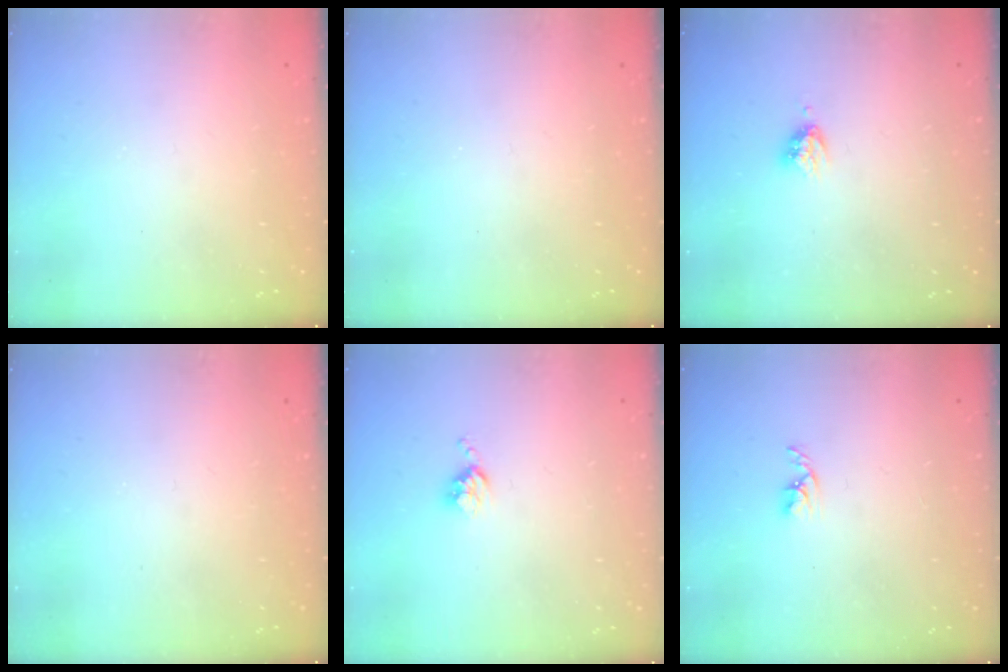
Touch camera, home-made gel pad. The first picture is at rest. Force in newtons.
{"total": 0.0}
{"total": 3.6, "press": 3.5, "slide": 0.5}
{"total": 0.0}
{"total": 3.5, "press": 3.5, "slide": 0.4}
{"total": 2.7, "press": 2.7, "slide": 0.5}